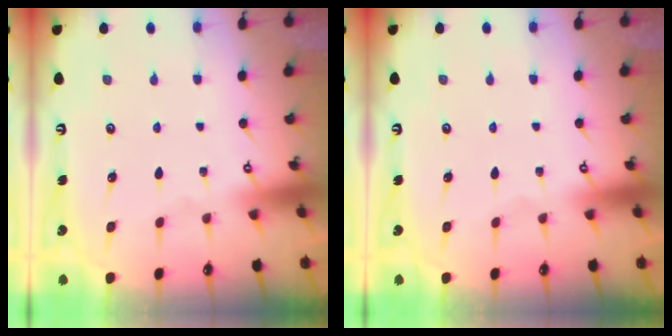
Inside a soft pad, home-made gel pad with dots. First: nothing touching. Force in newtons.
{"total": 0.0}